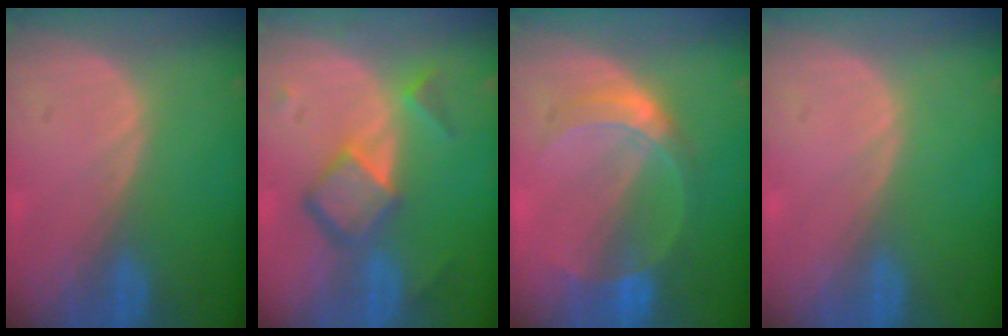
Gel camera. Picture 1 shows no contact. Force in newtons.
{"total": 6.9, "press": 5.9, "slide": 3.6}
{"total": 5.6, "press": 5.6, "slide": 0.1}
{"total": 0.0}